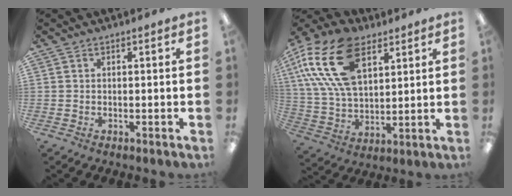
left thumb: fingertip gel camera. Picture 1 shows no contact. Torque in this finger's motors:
{"motor_torque": [0.16, 0.95, 1.44, -1.33, 0.56]}